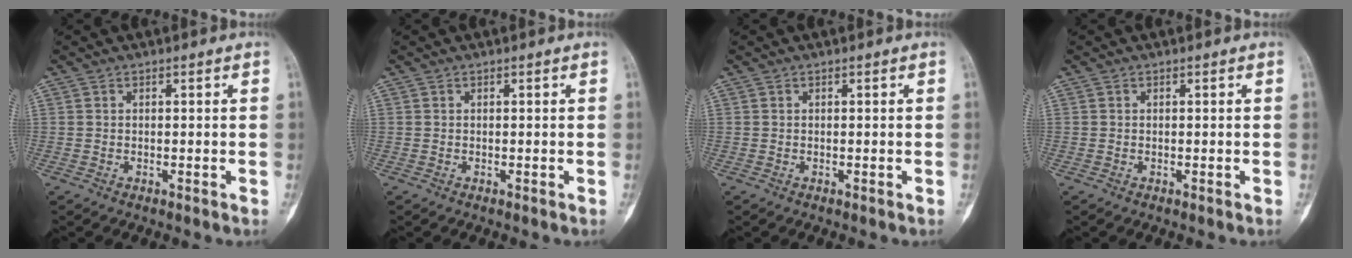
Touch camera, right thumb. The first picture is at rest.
{"total": 0.0}
{"total": 0.0}
{"total": 0.0}